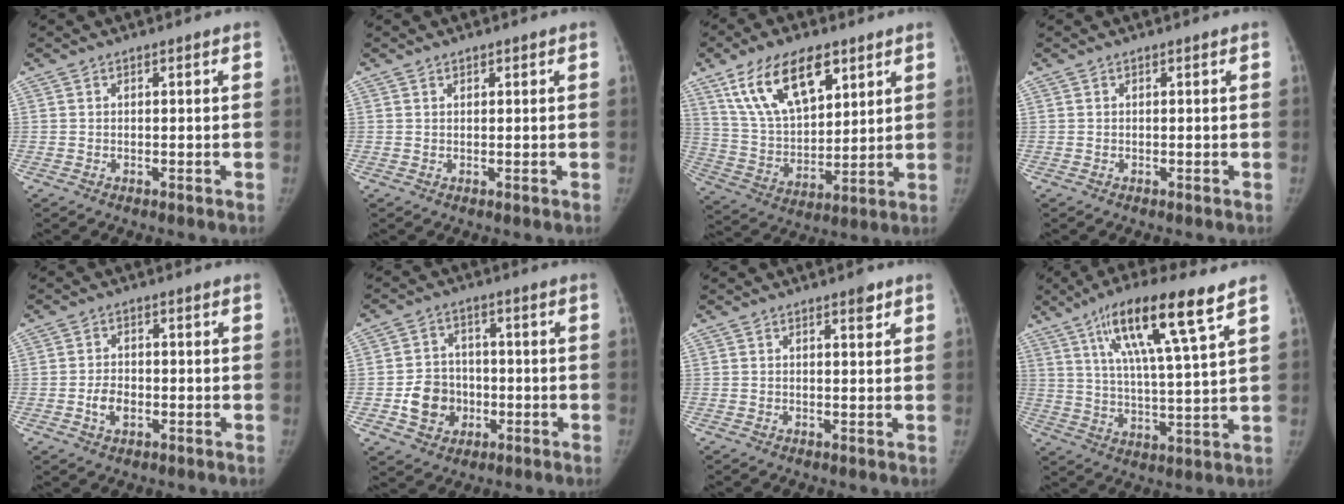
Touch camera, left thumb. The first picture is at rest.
{"total": 0.6, "force": [0.4, 0.4, 0.0], "torque": [0.010, -0.003, 0.004]}
{"total": 17.7, "force": [9.7, 9.0, 11.7], "torque": [-0.169, -0.033, 0.188]}
{"total": 0.0}
{"total": 3.8, "force": [-1.2, 2.7, 2.4], "torque": [-0.033, 0.009, -0.019]}
{"total": 8.7, "force": [-2.1, 7.7, 3.6], "torque": [-0.030, 0.015, -0.033]}
{"total": 2.1, "force": [1.4, 0.8, 1.4], "torque": [-0.012, -0.006, 0.018]}
{"total": 16.1, "force": [8.7, 2.1, 13.4], "torque": [-0.229, -0.028, 0.152]}